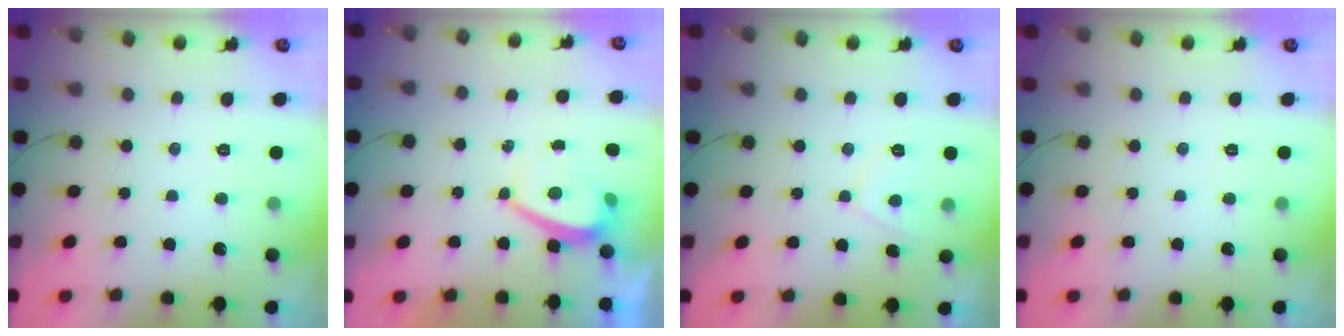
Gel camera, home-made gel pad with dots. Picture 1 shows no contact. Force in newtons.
{"total": 1.7, "press": 1.6, "slide": 0.6}
{"total": 2.4, "press": 2.3, "slide": 0.5}
{"total": 0.0}